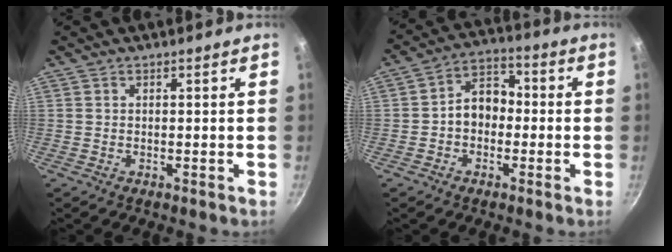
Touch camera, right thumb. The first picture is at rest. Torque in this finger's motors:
{"motor_torque": [1.21, 1.09, 0.89, -0.19, 0.06]}